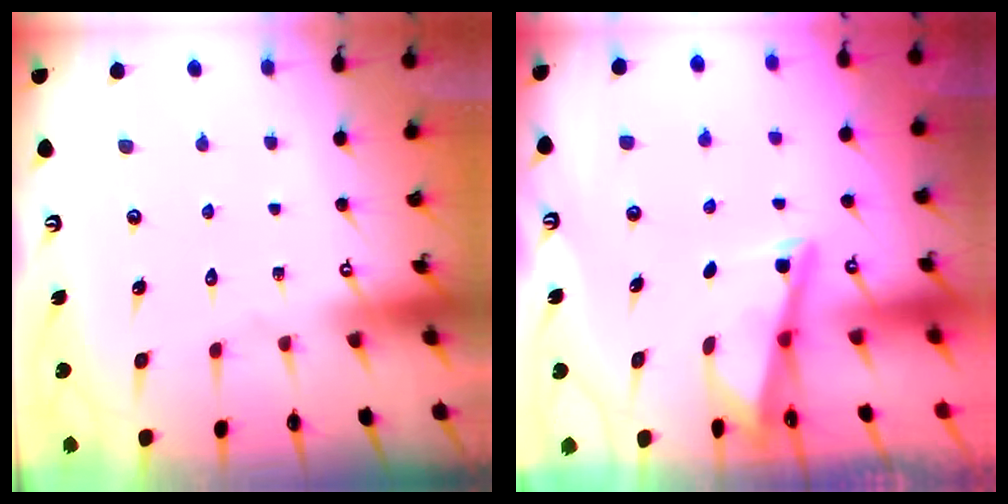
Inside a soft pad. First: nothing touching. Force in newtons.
{"total": 2.9, "press": 2.9, "slide": 0.3}